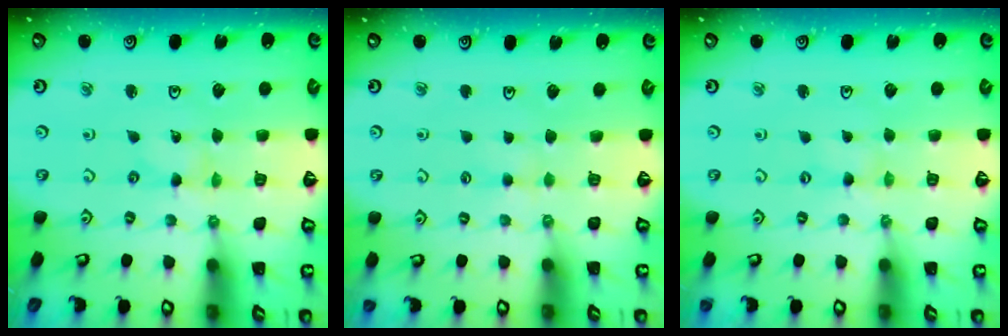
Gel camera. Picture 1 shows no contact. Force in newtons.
{"total": 1.8, "press": 1.7, "slide": 0.3}
{"total": 0.0}